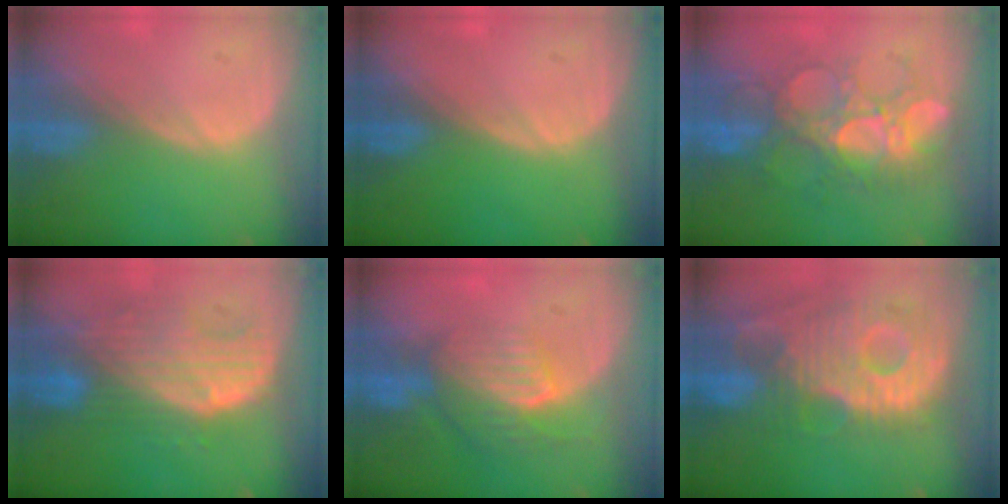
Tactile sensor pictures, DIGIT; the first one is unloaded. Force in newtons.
{"total": 0.0}
{"total": 9.0, "press": 8.8, "slide": 2.0}
{"total": 9.9, "press": 8.7, "slide": 4.8}
{"total": 8.1, "press": 7.2, "slide": 3.6}
{"total": 13.0, "press": 11.3, "slide": 6.4}